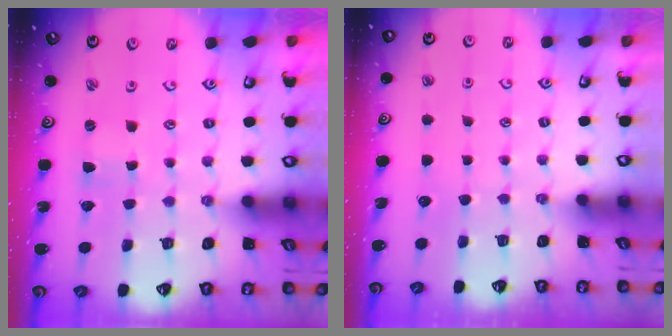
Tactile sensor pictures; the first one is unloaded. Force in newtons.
{"total": 0.0}